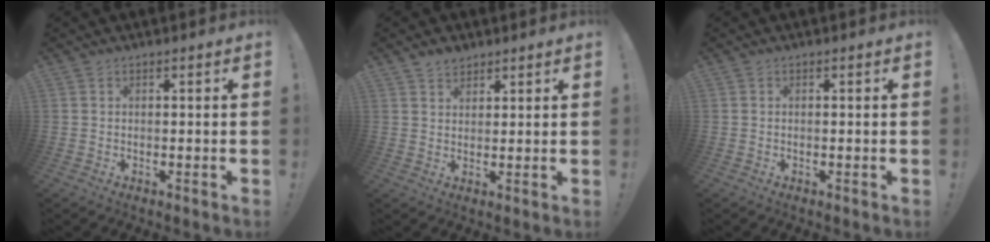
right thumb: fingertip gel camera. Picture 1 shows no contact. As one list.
[{"total": 3.5, "force": [2.9, 2.0, 0.6], "torque": [-0.001, -0.019, 0.051]}, {"total": 0.0}]